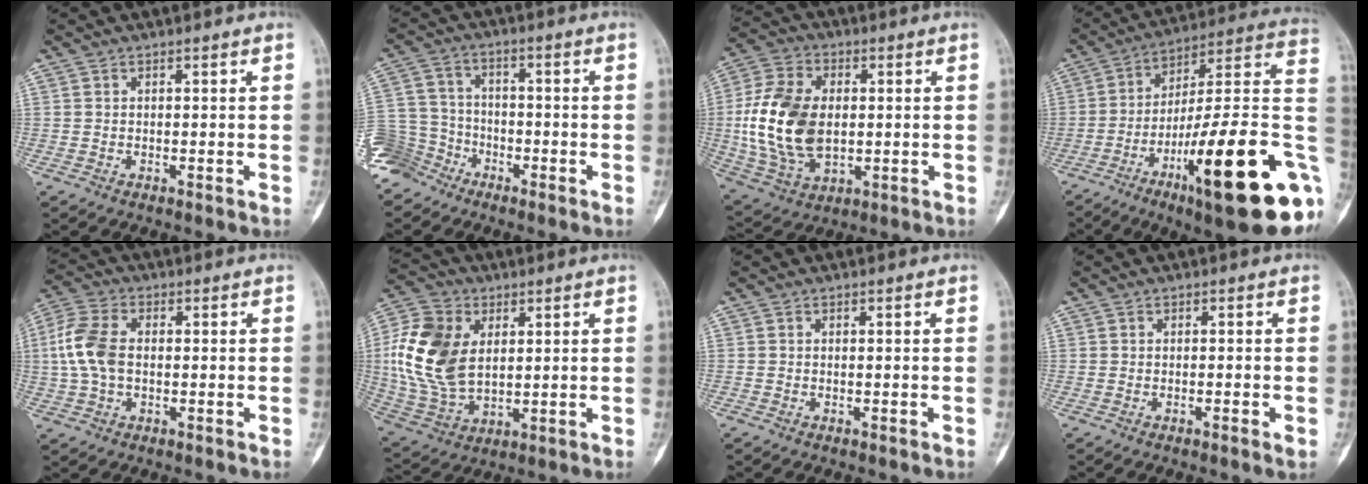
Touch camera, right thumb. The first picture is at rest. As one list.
[{"total": 9.4, "force": [-6.7, 6.6, 0.7], "torque": [-0.009, 0.048, -0.136]}, {"total": 18.0, "force": [0.2, 11.6, 13.8], "torque": [-0.269, -0.002, 0.012]}, {"total": 30.0, "force": [-9.6, 6.5, 27.7], "torque": [-0.345, 0.040, -0.144]}, {"total": 9.4, "force": [0.3, 6.0, 7.3], "torque": [-0.167, 0.017, 0.000]}, {"total": 17.2, "force": [3.0, 11.6, 12.4], "torque": [-0.244, -0.007, 0.060]}, {"total": 0.0}, {"total": 1.3, "force": [-0.5, 0.1, 1.2], "torque": [-0.023, -0.002, -0.008]}]